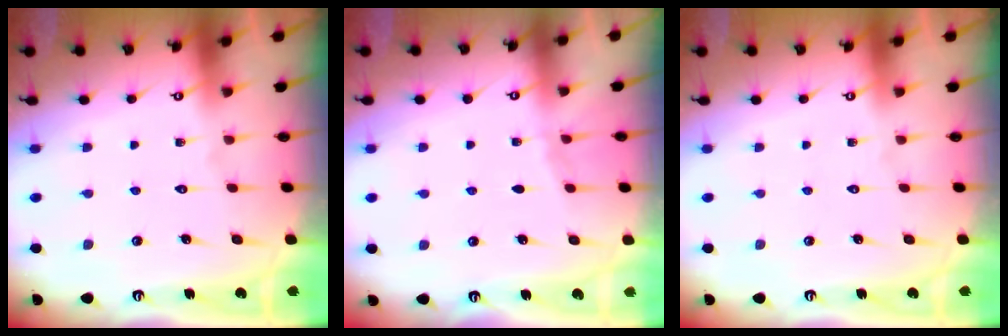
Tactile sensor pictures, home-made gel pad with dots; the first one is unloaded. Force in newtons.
{"total": 4.1, "press": 3.4, "slide": 2.4}
{"total": 0.0}